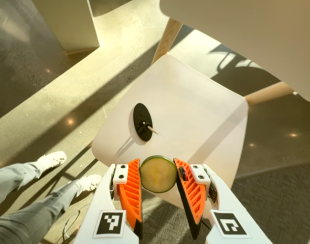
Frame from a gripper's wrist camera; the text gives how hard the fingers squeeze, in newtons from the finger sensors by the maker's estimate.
{"total": 9.0, "left": 8.9, "right": 9.0}